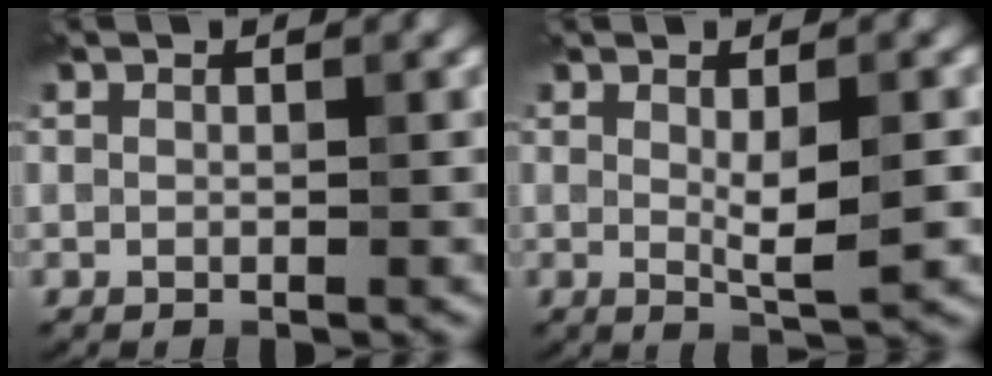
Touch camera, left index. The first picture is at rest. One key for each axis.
{"total": 3.6, "fx": 0.0, "fy": 0.7, "fz": 3.5, "tx": -0.062, "ty": -0.004, "tz": 0.004}